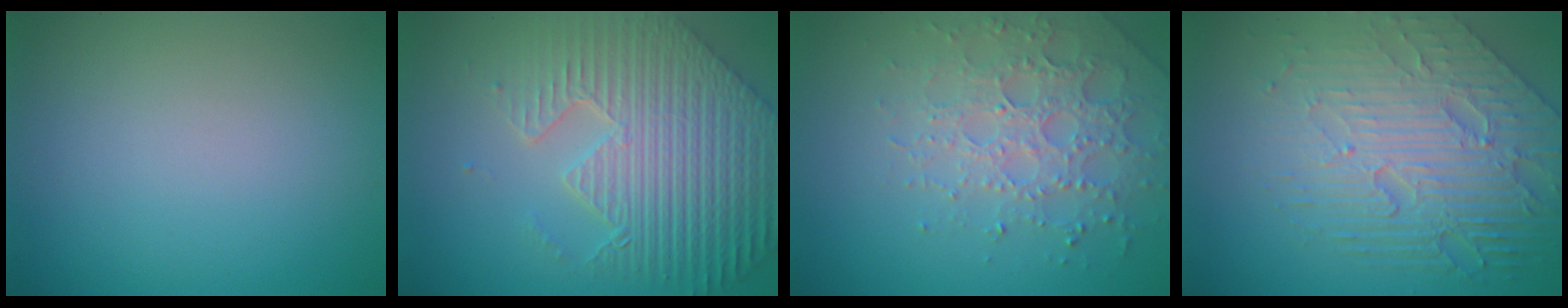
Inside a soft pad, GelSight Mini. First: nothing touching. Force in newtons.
{"total": 9.3, "press": 6.6, "slide": 6.5}
{"total": 4.9, "press": 4.7, "slide": 1.2}
{"total": 8.4, "press": 5.7, "slide": 6.2}